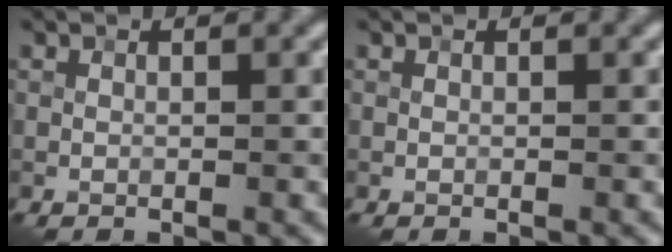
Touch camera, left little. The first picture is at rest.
{"total": 0.0}